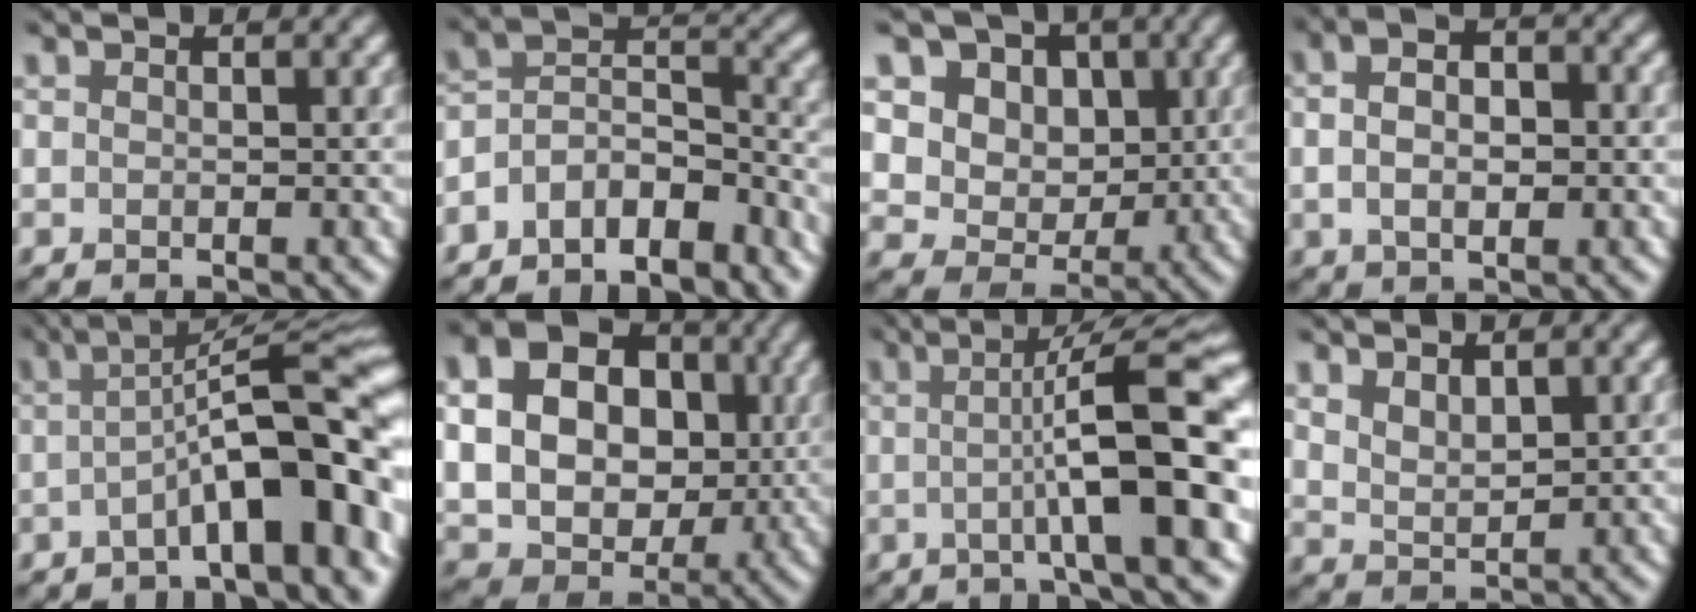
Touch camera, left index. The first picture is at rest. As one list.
[{"total": 6.5, "force": [-4.5, 3.0, 3.5], "torque": [-0.049, 0.007, -0.087]}, {"total": 11.5, "force": [4.9, 8.8, 5.5], "torque": [-0.101, 0.008, 0.079]}, {"total": 5.5, "force": [0.2, 3.1, 4.6], "torque": [-0.071, 0.017, 0.000]}, {"total": 10.3, "force": [-2.8, 2.0, 9.8], "torque": [-0.127, 0.030, -0.050]}, {"total": 16.3, "force": [2.9, 13.2, 9.1], "torque": [-0.186, 0.027, 0.057]}, {"total": 10.6, "force": [-0.8, 1.6, 10.4], "torque": [-0.132, 0.020, -0.021]}, {"total": 2.3, "force": [1.5, 1.1, 1.4], "torque": [-0.031, -0.003, 0.036]}]